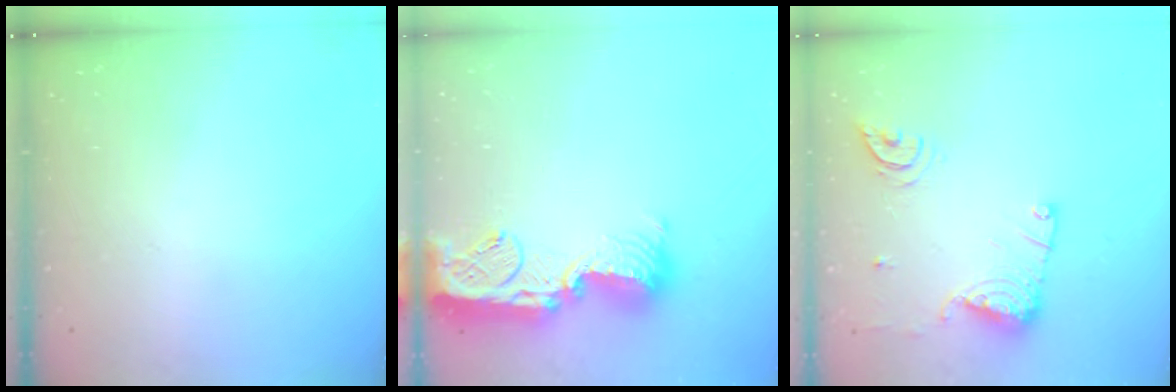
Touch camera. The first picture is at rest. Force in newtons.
{"total": 16.6, "press": 16.6, "slide": 1.4}
{"total": 12.2, "press": 12.2, "slide": 1.2}